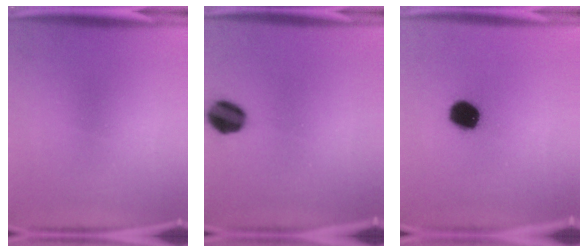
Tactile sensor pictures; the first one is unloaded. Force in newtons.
{"total": 8.1}
{"total": 9.7}